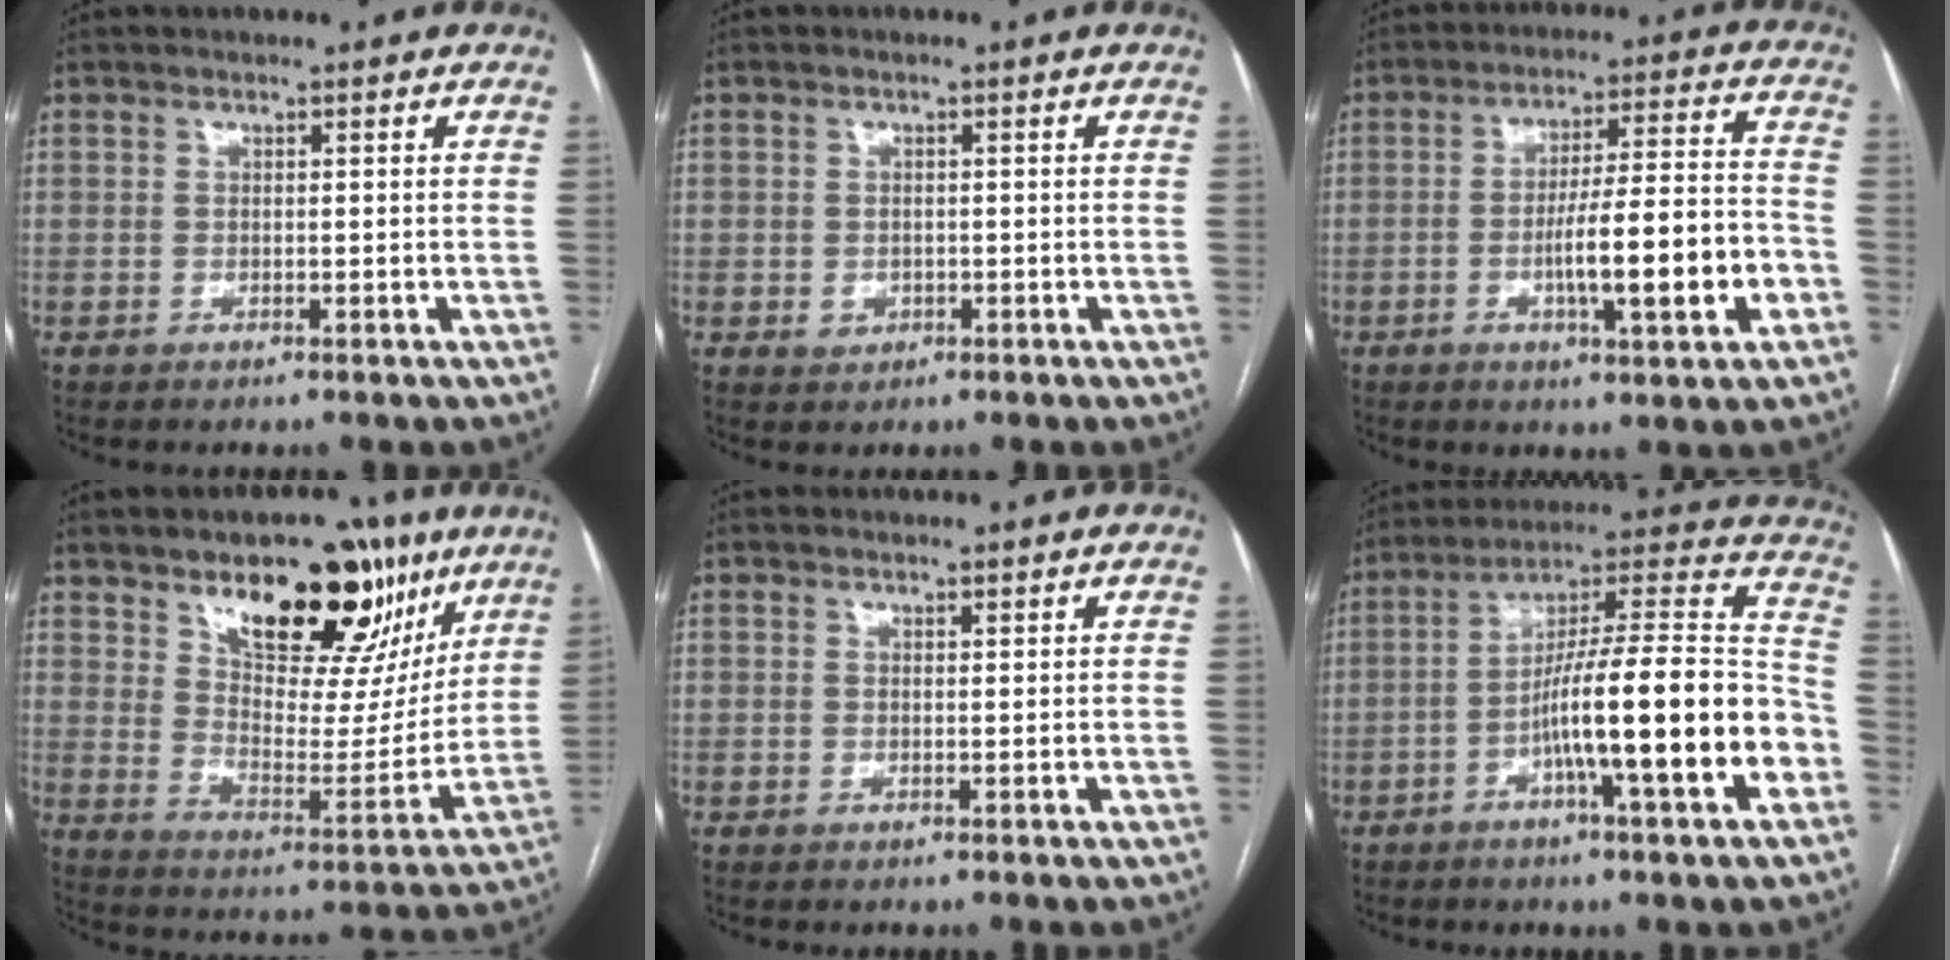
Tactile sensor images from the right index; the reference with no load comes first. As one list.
[{"total": 2.1, "force": [-0.4, 2.0, 0.5], "torque": [-0.004, 0.004, 0.001]}, {"total": 13.5, "force": [-3.9, 1.1, 12.8], "torque": [-0.206, 0.006, -0.059]}, {"total": 20.1, "force": [12.5, 8.7, 13.1], "torque": [-0.164, 0.000, 0.197]}, {"total": 0.5, "force": [0.4, 0.1, 0.2], "torque": [-0.007, -0.001, 0.007]}, {"total": 20.8, "force": [-6.3, 1.1, 19.8], "torque": [-0.281, 0.014, -0.101]}]